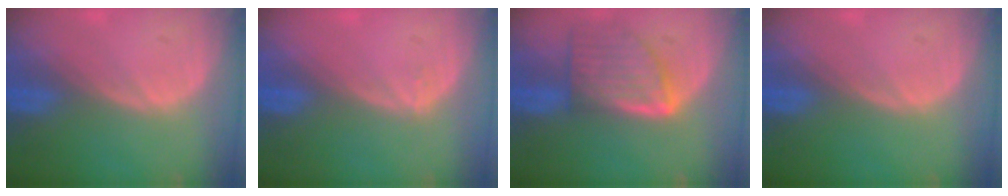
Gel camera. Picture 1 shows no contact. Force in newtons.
{"total": 0.6, "press": 0.4, "slide": 0.5}
{"total": 8.1, "press": 7.2, "slide": 3.6}
{"total": 0.0}